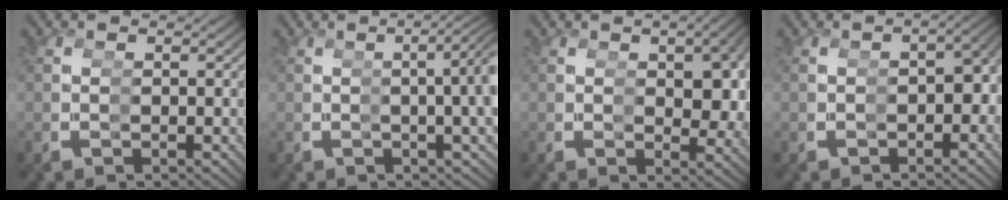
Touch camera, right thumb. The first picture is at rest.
{"total": 5.9, "force": [1.2, 1.3, 5.6], "torque": [-0.061, 0.029, 0.005]}
{"total": 4.3, "force": [0.6, 1.8, 3.8], "torque": [-0.038, -0.002, 0.011]}
{"total": 4.5, "force": [-1.1, 2.6, 3.4], "torque": [-0.035, 0.002, -0.013]}